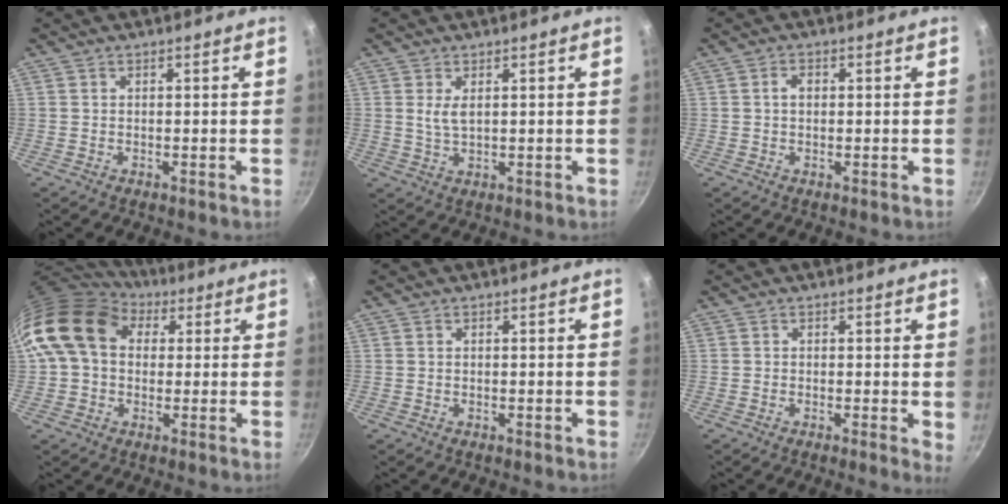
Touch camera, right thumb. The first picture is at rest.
{"total": 3.6, "force": [1.1, 1.5, 3.1], "torque": [-0.059, -0.012, 0.026]}
{"total": 1.9, "force": [0.2, 1.4, 1.3], "torque": [-0.017, 0.005, 0.001]}
{"total": 15.3, "force": [4.6, 11.4, 9.0], "torque": [-0.140, 0.018, 0.067]}
{"total": 0.0}
{"total": 1.8, "force": [0.0, 0.7, 1.7], "torque": [-0.019, -0.005, -0.005]}